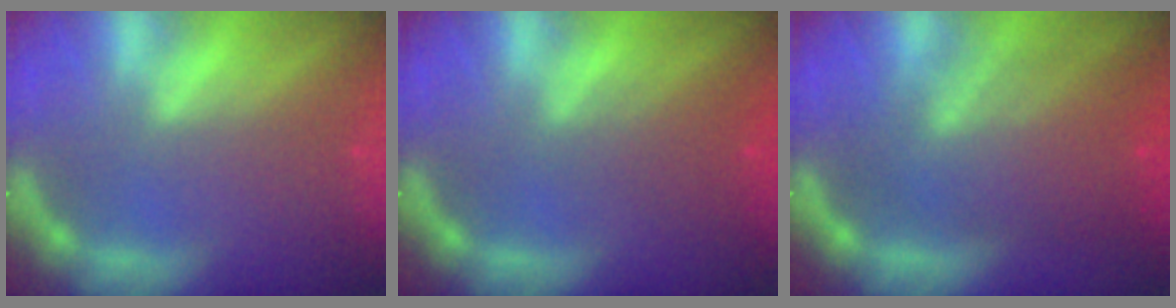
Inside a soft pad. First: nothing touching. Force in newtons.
{"total": 2.5}
{"total": 8.5}